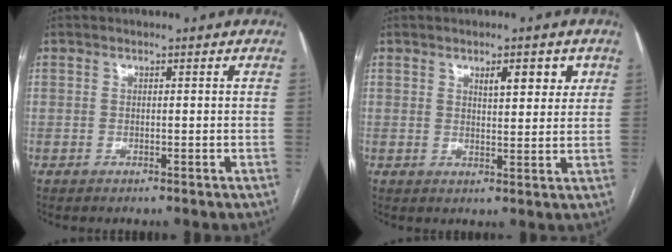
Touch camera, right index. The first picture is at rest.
{"total": 4.5, "force": [2.3, 1.5, 3.5], "torque": [-0.048, 0.002, 0.034]}